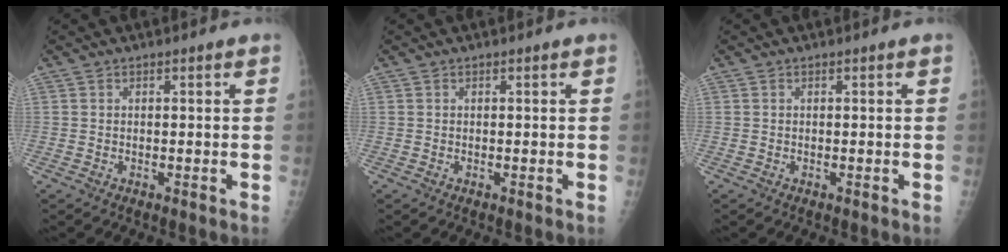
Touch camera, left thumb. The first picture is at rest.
{"total": 0.0}
{"total": 0.0}